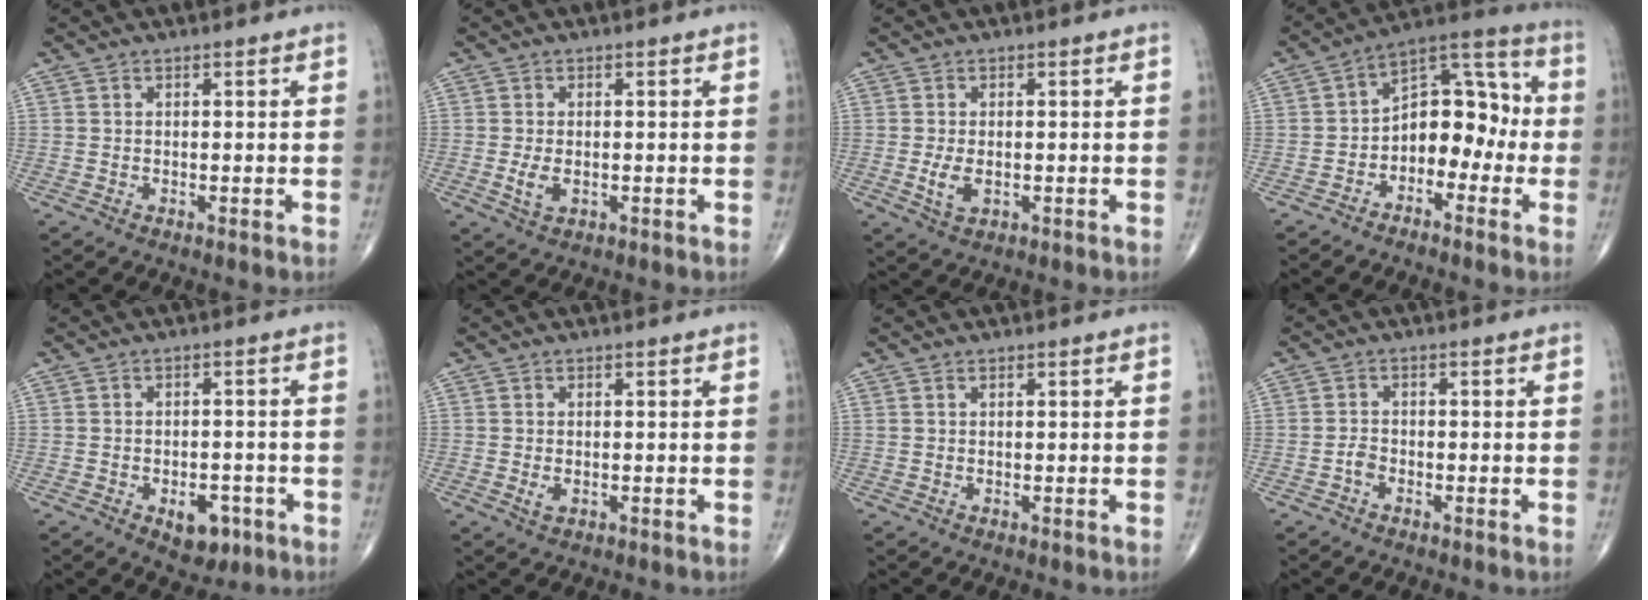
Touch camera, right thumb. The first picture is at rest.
{"total": 3.0, "force": [-0.5, 1.7, 2.5], "torque": [-0.051, -0.006, -0.007]}
{"total": 3.6, "force": [-0.6, 2.0, 3.0], "torque": [-0.060, -0.007, -0.008]}
{"total": 12.0, "force": [-2.4, 7.8, 8.9], "torque": [-0.094, 0.050, -0.053]}
{"total": 6.0, "force": [-2.6, 3.6, 4.0], "torque": [-0.033, 0.015, -0.029]}
{"total": 1.5, "force": [-0.3, 0.9, 1.2], "torque": [-0.022, -0.004, -0.004]}
{"total": 0.0}
{"total": 1.6, "force": [-0.9, 0.9, 0.9], "torque": [-0.016, 0.006, -0.020]}